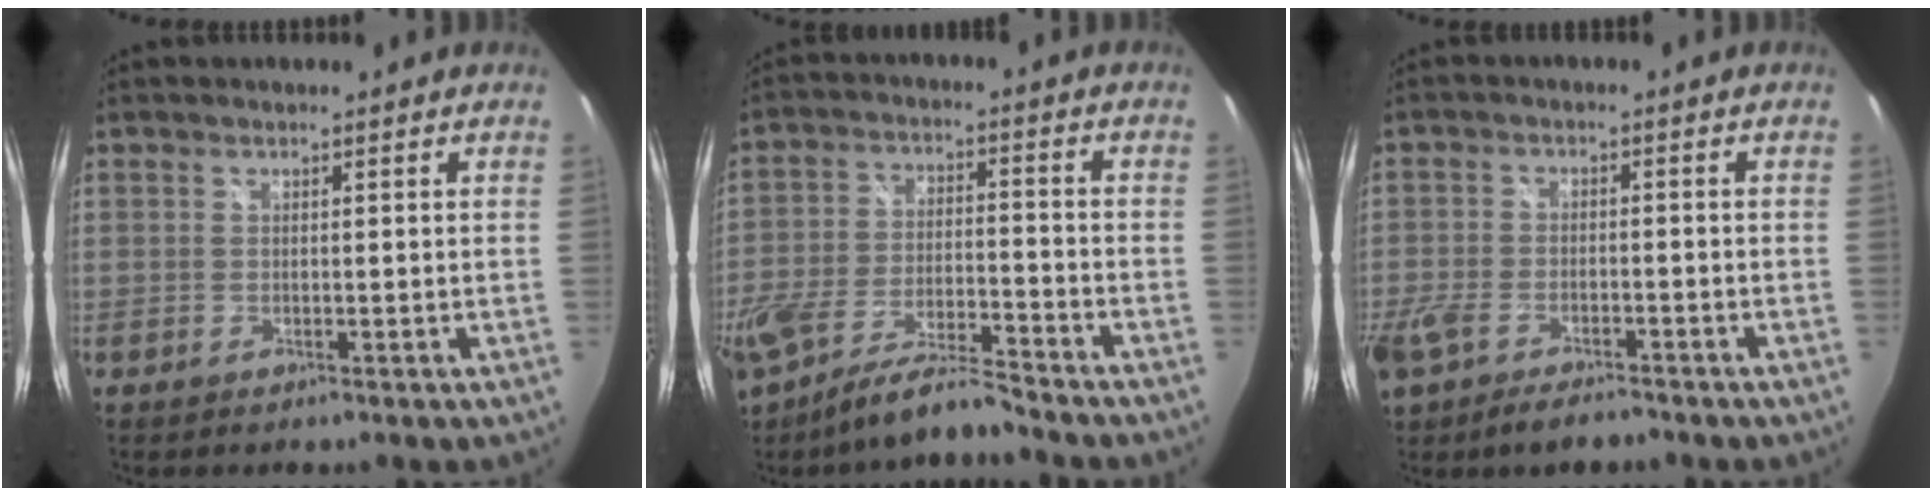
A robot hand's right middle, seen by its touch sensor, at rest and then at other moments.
{"total": 10.8, "force": [-8.8, 2.2, 5.9], "torque": [-0.124, -0.010, -0.160]}
{"total": 10.0, "force": [-7.0, 4.3, 5.7], "torque": [-0.150, -0.031, -0.129]}